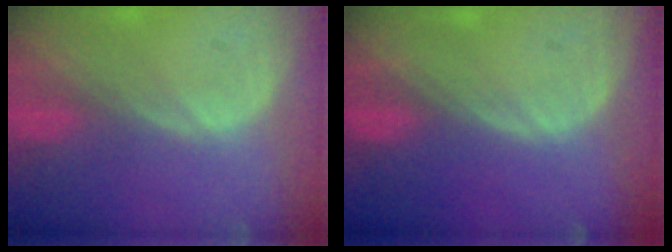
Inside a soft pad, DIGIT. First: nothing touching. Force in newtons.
{"total": 0.0}